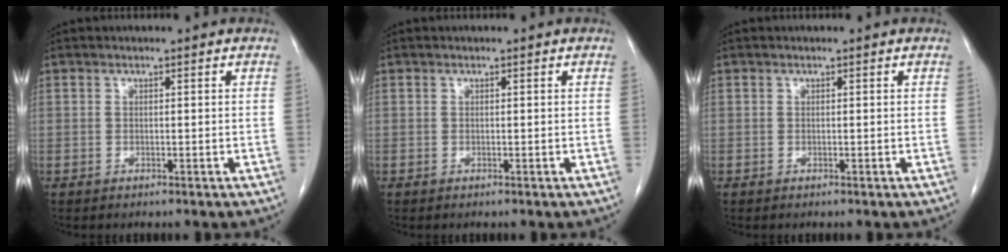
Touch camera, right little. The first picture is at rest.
{"total": 0.0}
{"total": 0.0}